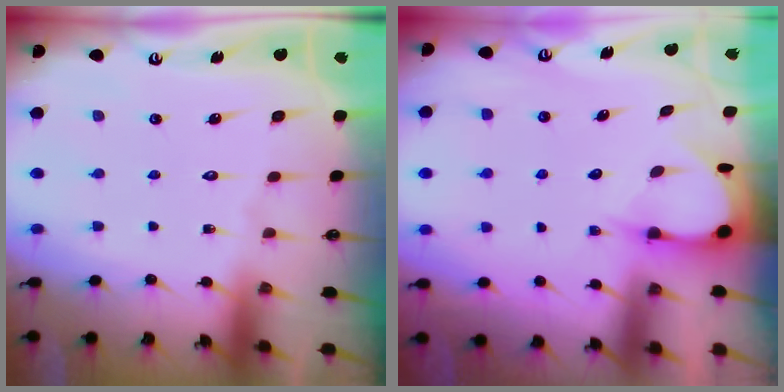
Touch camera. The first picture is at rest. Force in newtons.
{"total": 3.6, "press": 3.6, "slide": 0.4}